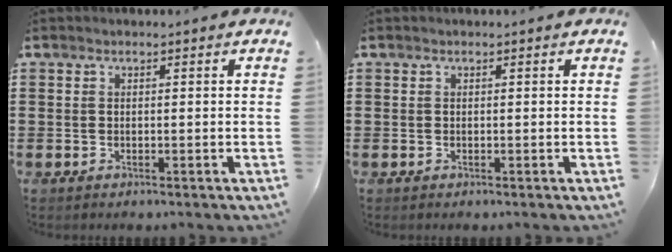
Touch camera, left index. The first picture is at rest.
{"total": 0.0}